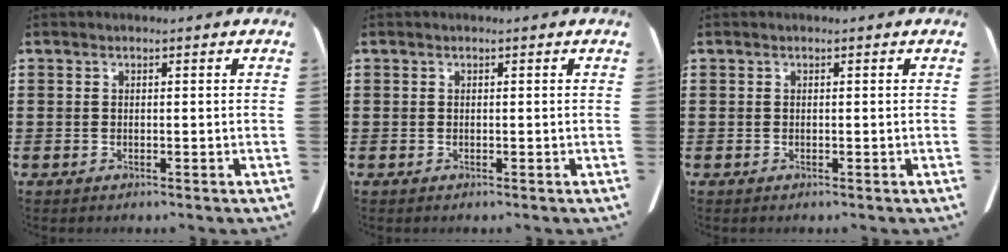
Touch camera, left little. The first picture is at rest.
{"total": 0.0}
{"total": 0.0}